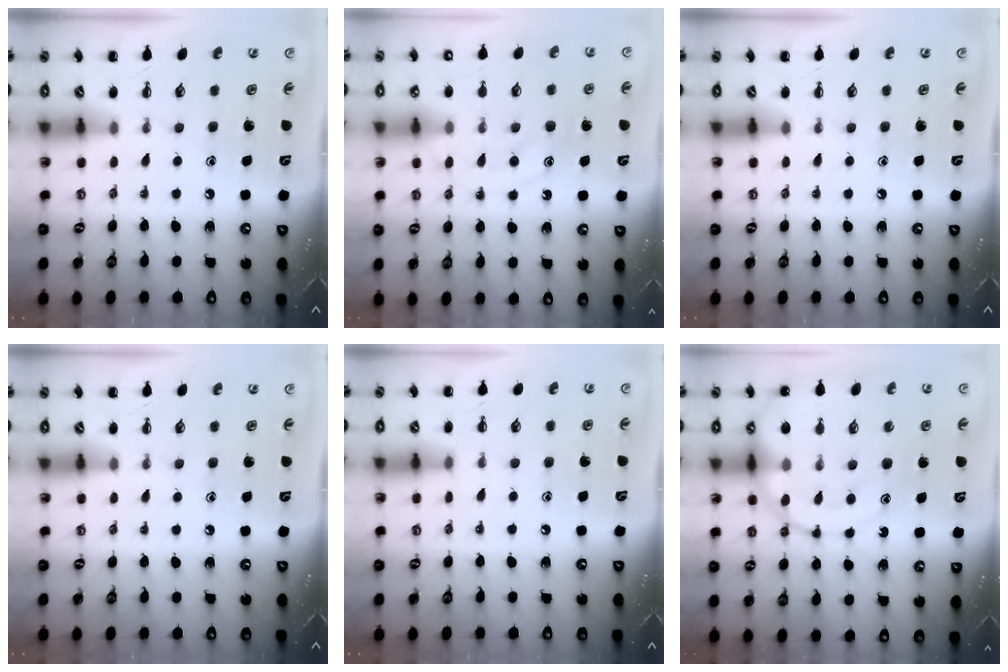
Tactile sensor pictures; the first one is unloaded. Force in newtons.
{"total": 11.9, "press": 11.9, "slide": 0.7}
{"total": 0.0}
{"total": 0.0}
{"total": 7.0, "press": 6.6, "slide": 2.3}
{"total": 17.9, "press": 17.5, "slide": 3.5}